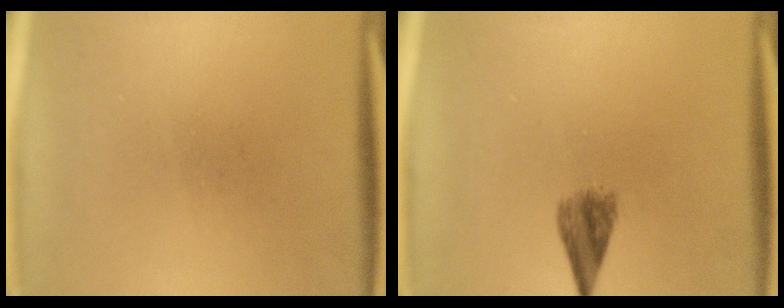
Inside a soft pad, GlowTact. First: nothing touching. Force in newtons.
{"total": 3.5}